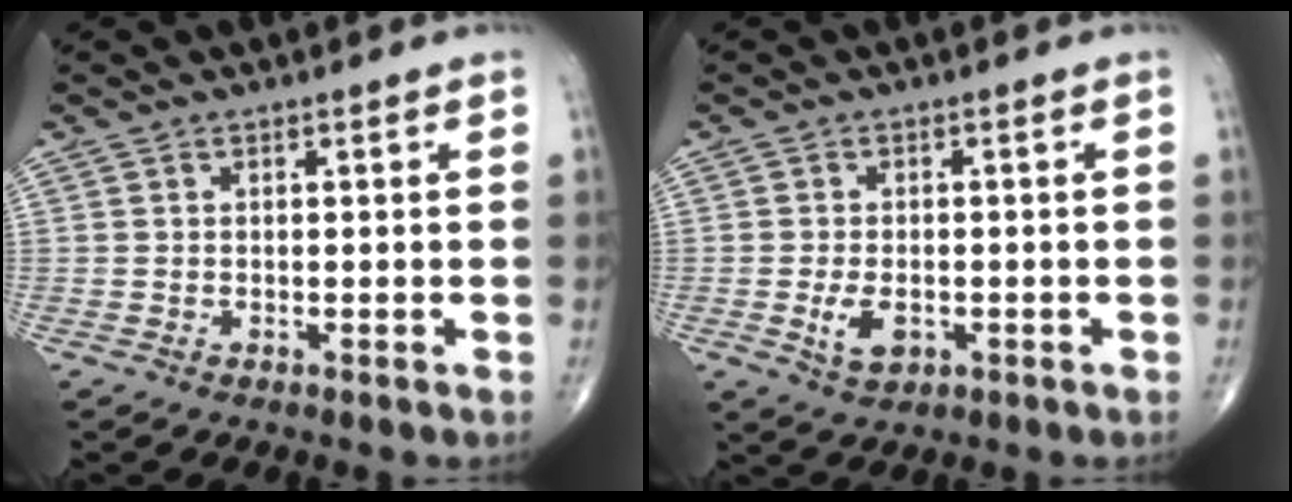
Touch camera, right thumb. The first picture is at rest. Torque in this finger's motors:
{"motor_torque": [-0.02, 0.29, 0.36, 0.31, 0.10]}